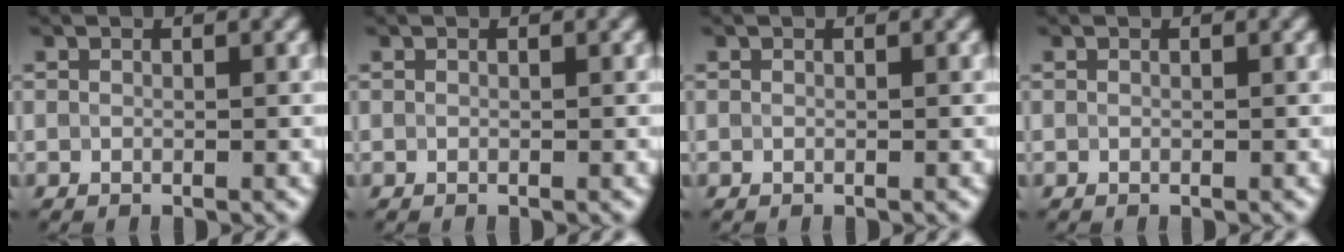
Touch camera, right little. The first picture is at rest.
{"total": 0.0}
{"total": 0.0}
{"total": 0.0}